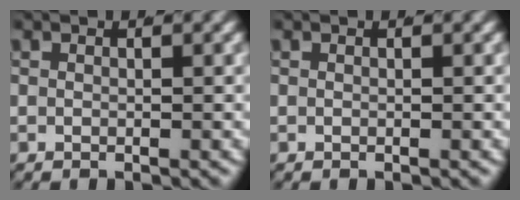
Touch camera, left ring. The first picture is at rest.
{"total": 0.0}